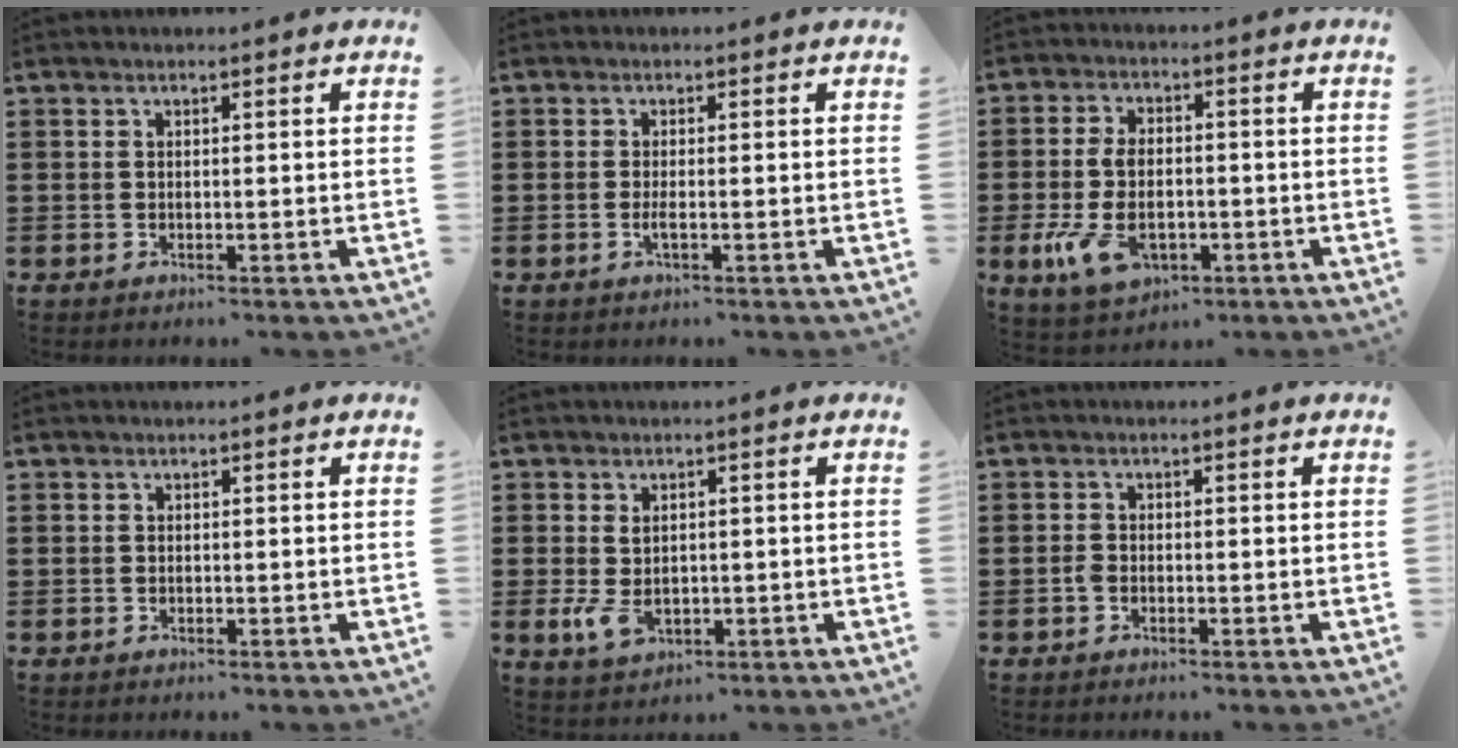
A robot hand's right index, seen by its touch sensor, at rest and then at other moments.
{"total": 1.7, "force": [-0.6, 0.3, 1.5], "torque": [-0.035, -0.004, -0.013]}
{"total": 8.7, "force": [-2.2, 4.9, 6.9], "torque": [-0.166, -0.006, -0.044]}
{"total": 0.6, "force": [0.0, 0.6, 0.1], "torque": [-0.003, 0.005, -0.001]}
{"total": 3.8, "force": [-0.4, 2.3, 3.0], "torque": [-0.079, -0.008, -0.011]}
{"total": 1.2, "force": [-0.6, 0.7, 0.8], "torque": [-0.025, -0.004, -0.014]}